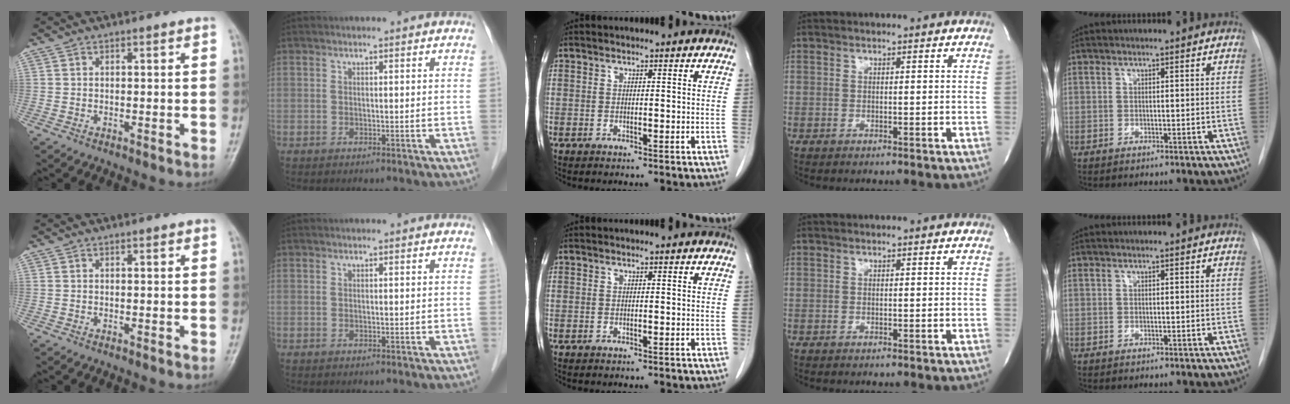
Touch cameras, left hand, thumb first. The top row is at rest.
{}